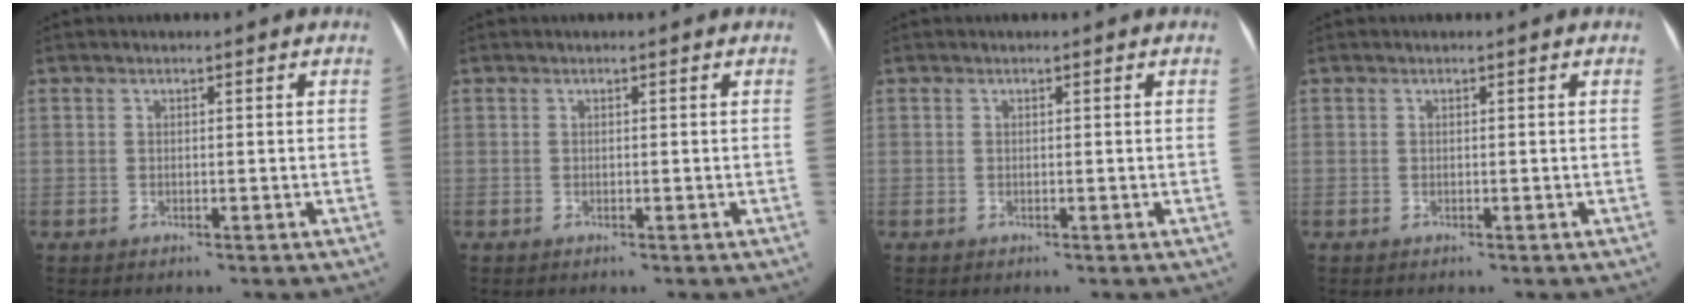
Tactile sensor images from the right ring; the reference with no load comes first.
{"total": 0.0}
{"total": 0.0}
{"total": 0.0}